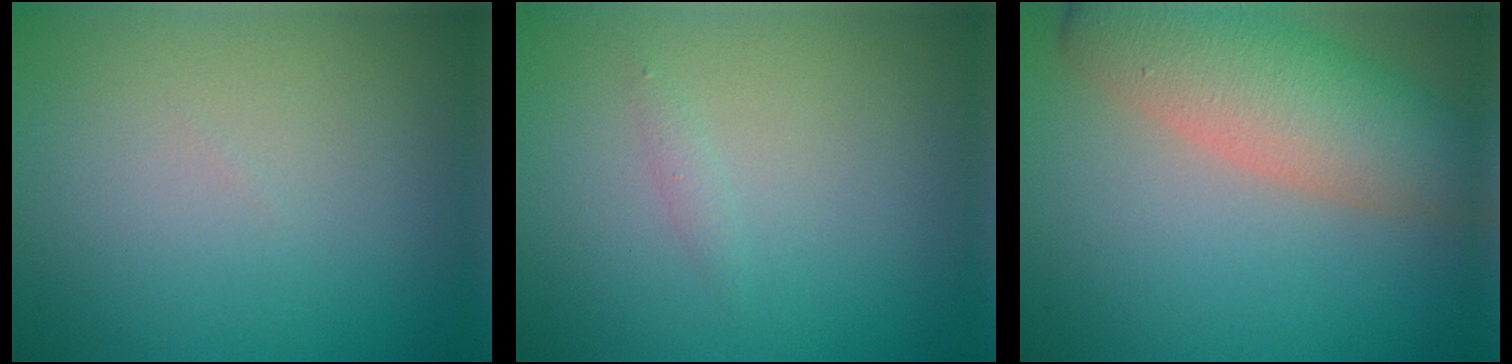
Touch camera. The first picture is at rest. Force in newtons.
{"total": 0.6, "press": 0.6, "slide": 0.0}
{"total": 7.5, "press": 7.5, "slide": 0.4}